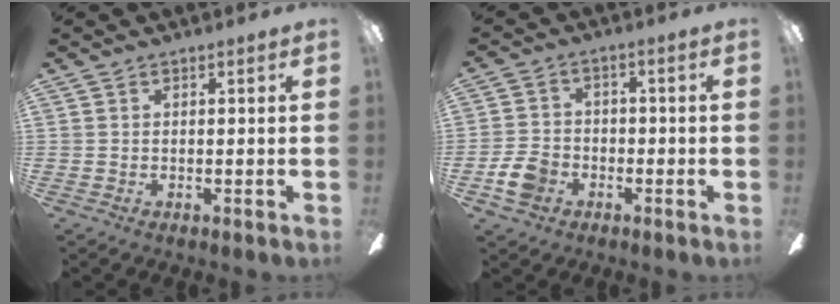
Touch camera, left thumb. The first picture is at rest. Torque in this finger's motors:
{"motor_torque": [-0.02, 0.02, -0.01, 0.00, 0.00]}